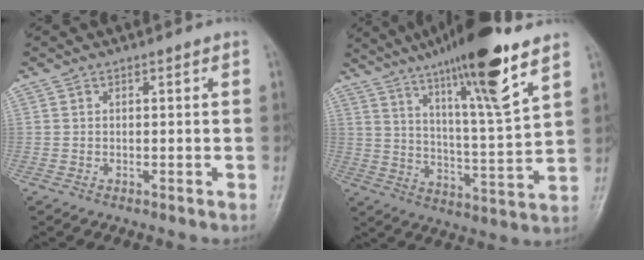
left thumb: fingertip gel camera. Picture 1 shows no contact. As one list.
[{"total": 18.7, "force": [12.0, 1.8, 14.2], "torque": [-0.220, -0.058, 0.195]}]